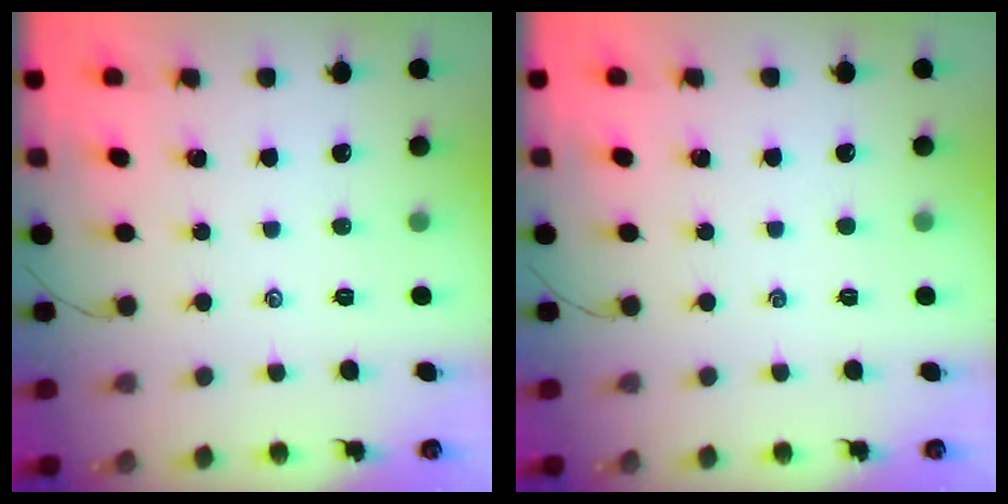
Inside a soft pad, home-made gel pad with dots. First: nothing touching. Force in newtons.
{"total": 0.0}